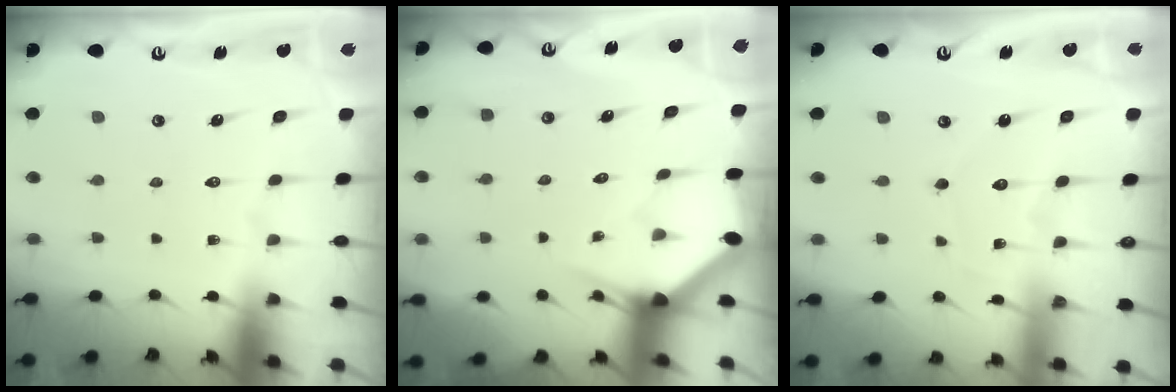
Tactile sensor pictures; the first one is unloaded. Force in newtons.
{"total": 3.0, "press": 3.0, "slide": 0.2}
{"total": 4.2, "press": 4.2, "slide": 0.5}